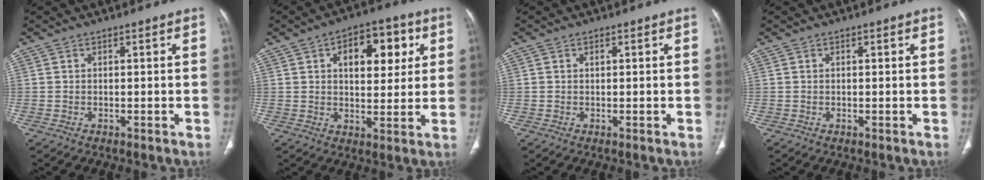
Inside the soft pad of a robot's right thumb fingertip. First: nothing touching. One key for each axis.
{"total": 12.2, "fx": 4.0, "fy": 6.9, "fz": 9.2, "tx": -0.085, "ty": 0.000, "tz": 0.055}
{"total": 0.6, "fx": 0.2, "fy": 0.4, "fz": 0.4, "tx": -0.005, "ty": 0.000, "tz": 0.004}
{"total": 0.0}